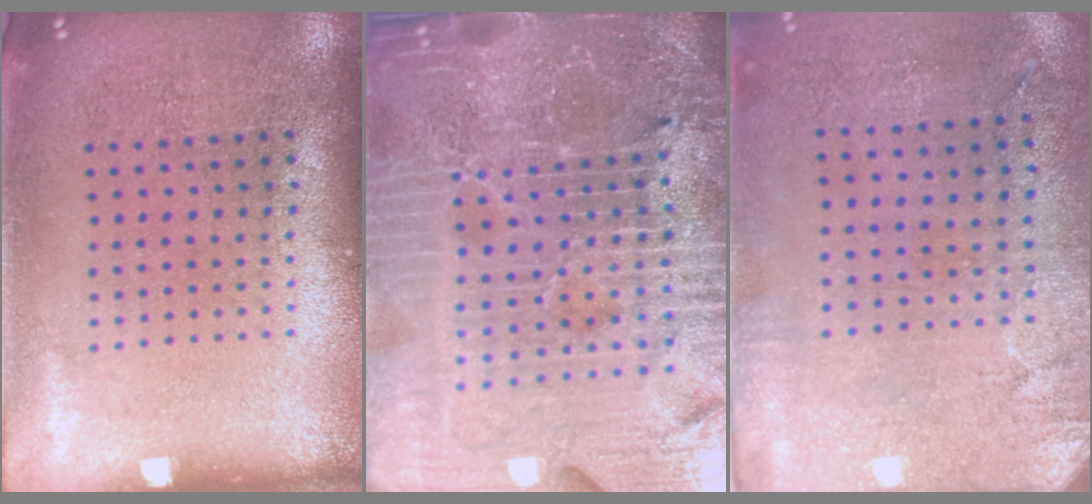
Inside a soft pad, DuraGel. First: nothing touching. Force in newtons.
{"total": 7.3, "press": 6.4, "slide": 3.7}
{"total": 2.9, "press": 2.3, "slide": 1.7}